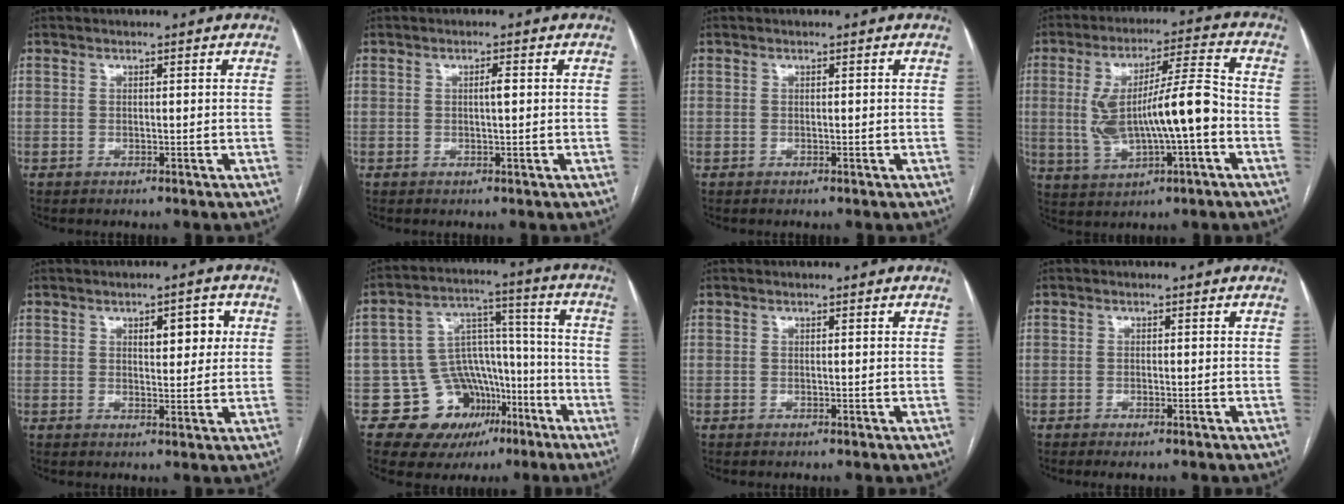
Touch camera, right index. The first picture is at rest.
{"total": 1.3, "force": [0.1, 0.1, 1.3], "torque": [-0.023, 0.002, 0.002]}
{"total": 0.0}
{"total": 13.3, "force": [-1.5, 2.3, 13.1], "torque": [-0.244, 0.021, -0.017]}
{"total": 4.9, "force": [1.6, 1.9, 4.2], "torque": [-0.055, 0.008, 0.023]}
{"total": 12.8, "force": [-6.2, 10.3, 4.4], "torque": [-0.054, 0.067, -0.082]}
{"total": 0.0}
{"total": 1.3, "force": [-0.9, 0.2, 1.0], "torque": [-0.016, -0.003, -0.011]}